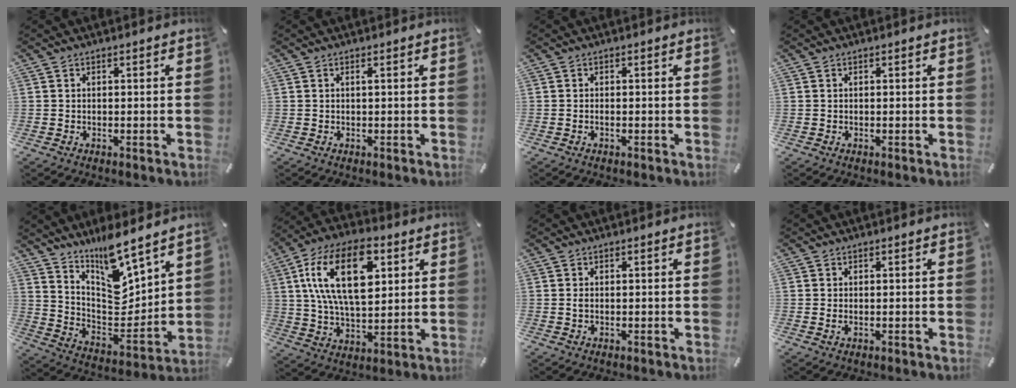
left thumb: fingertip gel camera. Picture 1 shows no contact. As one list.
[{"total": 0.6, "force": [0.2, 0.0, 0.5], "torque": [-0.009, 0.001, 0.002]}, {"total": 0.7, "force": [-0.5, 0.2, 0.5], "torque": [-0.012, -0.002, -0.009]}, {"total": 0.0}, {"total": 11.5, "force": [10.1, 3.2, 4.5], "torque": [-0.076, -0.104, 0.176]}, {"total": 19.8, "force": [6.6, 10.8, 15.3], "torque": [-0.302, -0.006, 0.105]}, {"total": 0.8, "force": [0.0, 0.3, 0.7], "torque": [-0.014, 0.002, -0.002]}, {"total": 0.8, "force": [0.1, 0.4, 0.7], "torque": [-0.008, -0.001, -0.002]}]